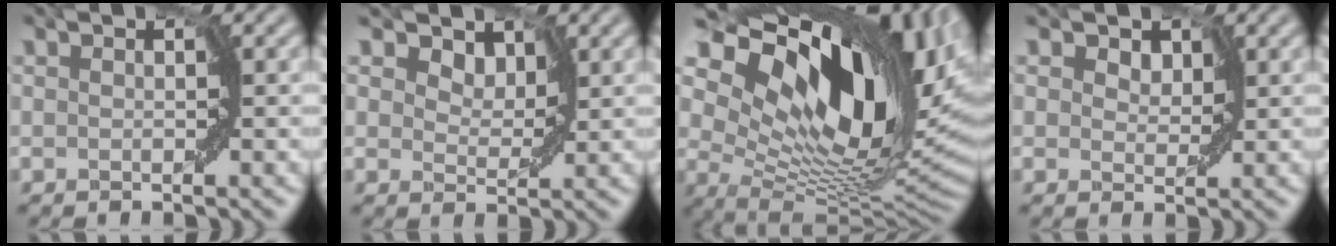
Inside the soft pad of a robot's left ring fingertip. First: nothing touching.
{"total": 3.9, "force": [2.5, 2.3, 1.8], "torque": [-0.029, 0.010, 0.017]}
{"total": 17.8, "force": [8.2, 8.9, 13.1], "torque": [-0.209, 0.007, 0.151]}
{"total": 2.6, "force": [1.6, 1.7, 1.1], "torque": [-0.011, 0.006, 0.009]}